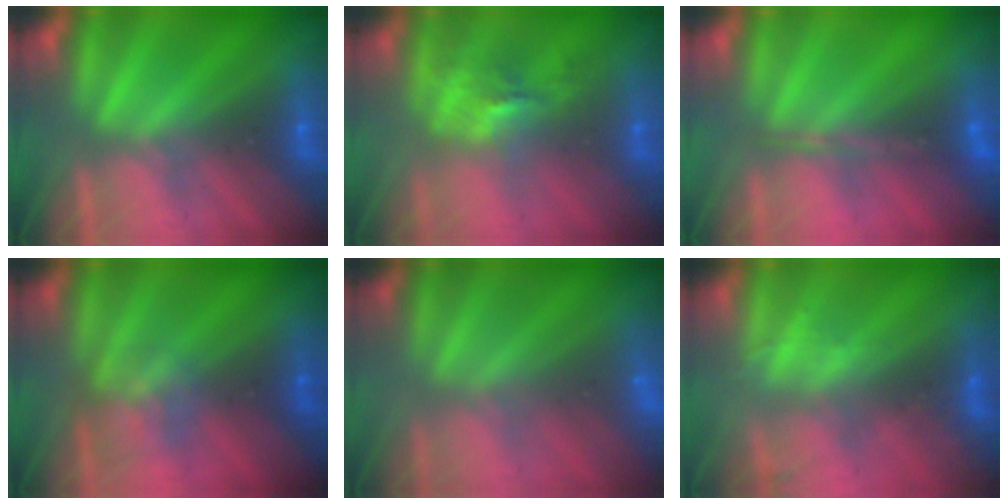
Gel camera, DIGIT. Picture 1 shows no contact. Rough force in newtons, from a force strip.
{"total": 2.6}
{"total": 1.7}
{"total": 2.8}
{"total": 2.9}
{"total": 2.1}